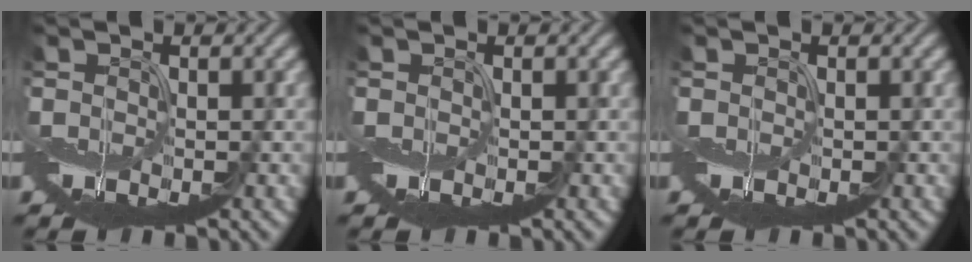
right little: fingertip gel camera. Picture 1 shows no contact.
{"total": 0.0}
{"total": 0.0}